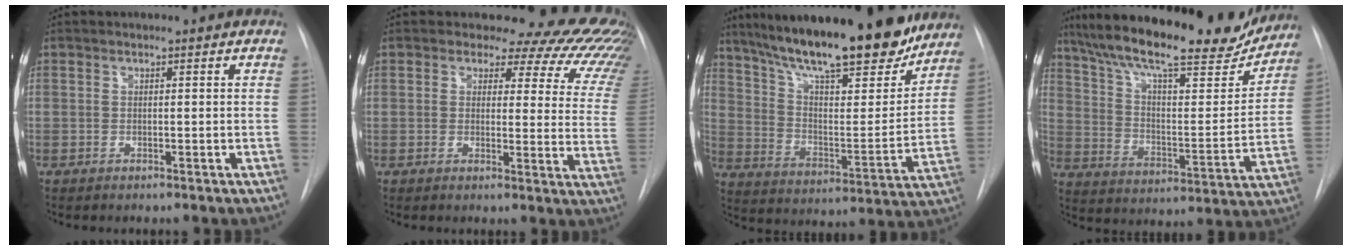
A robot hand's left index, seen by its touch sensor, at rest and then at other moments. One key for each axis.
{"total": 18.6, "fx": 16.5, "fy": 6.9, "fz": 5.2, "tx": -0.047, "ty": -0.077, "tz": 0.152}
{"total": 25.3, "fx": 20.5, "fy": 5.3, "fz": 13.8, "tx": -0.227, "ty": -0.002, "tz": 0.307}
{"total": 25.4, "fx": 21.4, "fy": 5.4, "fz": 12.7, "tx": -0.217, "ty": 0.001, "tz": 0.312}